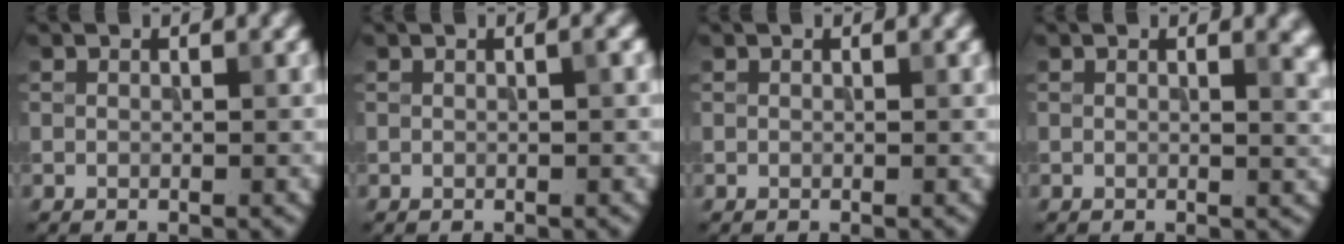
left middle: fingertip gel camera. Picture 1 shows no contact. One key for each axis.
{"total": 0.5, "fx": 0.0, "fy": -0.1, "fz": 0.5, "tx": -0.010, "ty": 0.004, "tz": 0.001}
{"total": 0.0}
{"total": 1.8, "fx": 1.1, "fy": 0.6, "fz": 1.3, "tx": -0.016, "ty": -0.007, "tz": 0.019}